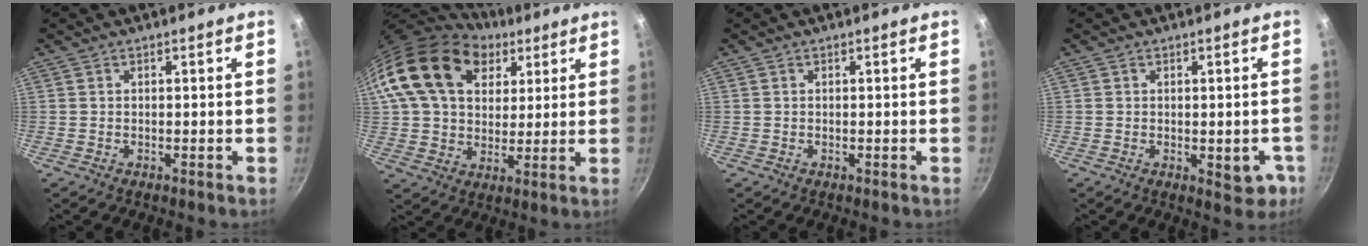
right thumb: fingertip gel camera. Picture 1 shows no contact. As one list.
[{"total": 21.0, "force": [8.9, 14.8, 11.9], "torque": [-0.190, -0.005, 0.155]}, {"total": 0.0}, {"total": 4.9, "force": [-1.3, 2.8, 3.8], "torque": [-0.023, 0.005, -0.013]}]